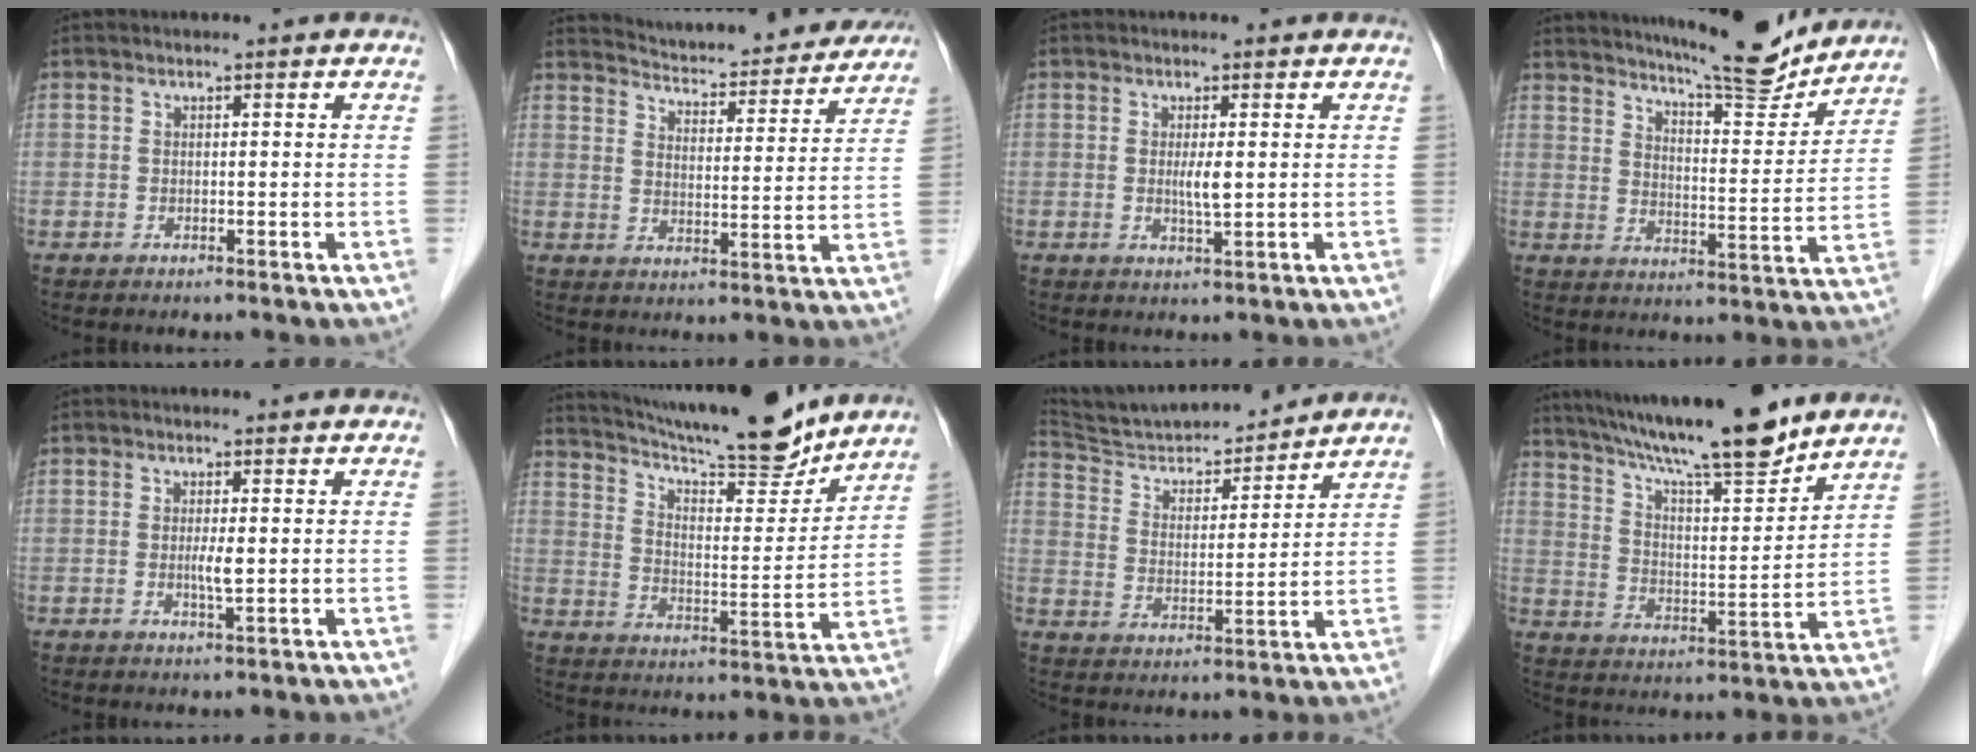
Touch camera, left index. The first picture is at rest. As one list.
[{"total": 18.9, "force": [17.9, 3.1, 5.2], "torque": [-0.068, -0.015, 0.234]}, {"total": 2.3, "force": [0.1, 0.2, 2.3], "torque": [-0.044, -0.007, 0.003]}, {"total": 14.0, "force": [13.0, 1.2, 4.9], "torque": [-0.077, -0.023, 0.182]}, {"total": 1.9, "force": [-0.2, 0.2, 1.9], "torque": [-0.038, -0.006, -0.003]}, {"total": 18.8, "force": [17.0, 2.1, 7.8], "torque": [-0.133, -0.008, 0.254]}, {"total": 15.2, "force": [14.4, 2.0, 4.3], "torque": [-0.075, -0.001, 0.241]}, {"total": 18.3, "force": [15.4, 1.3, 9.7], "torque": [-0.161, 0.006, 0.250]}]